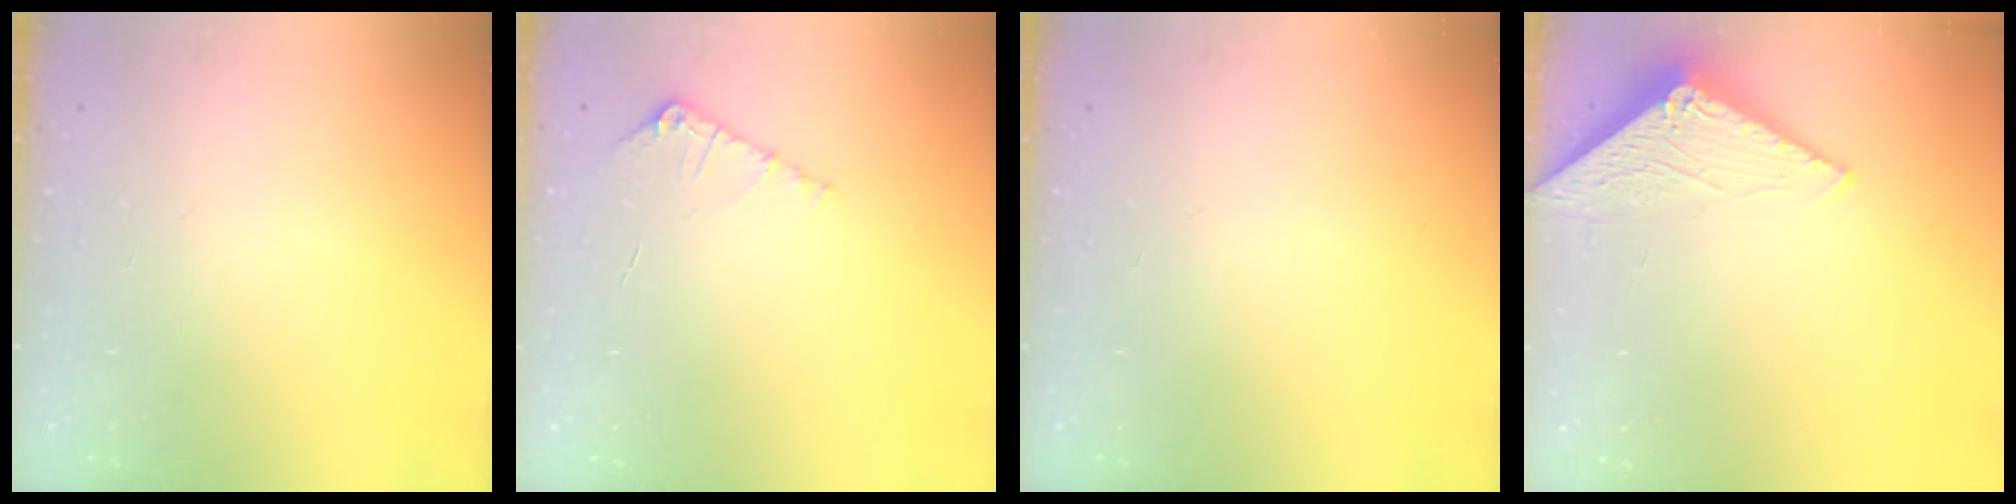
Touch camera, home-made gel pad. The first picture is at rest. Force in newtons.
{"total": 5.5, "press": 5.5, "slide": 0.7}
{"total": 0.0}
{"total": 2.9, "press": 2.9, "slide": 0.3}